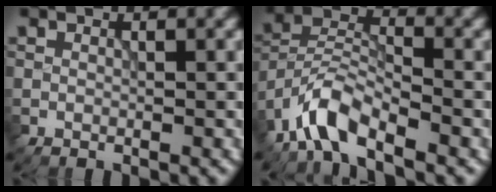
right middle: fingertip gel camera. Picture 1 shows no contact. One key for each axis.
{"total": 5.1, "fx": -3.9, "fy": 1.5, "fz": 2.9, "tx": -0.051, "ty": 0.006, "tz": -0.085}